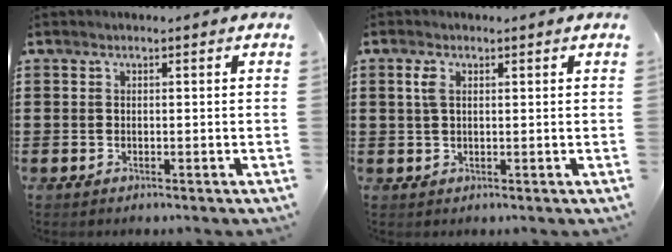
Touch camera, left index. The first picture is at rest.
{"total": 2.3, "force": [0.8, 1.0, 1.9], "torque": [-0.042, 0.007, 0.013]}